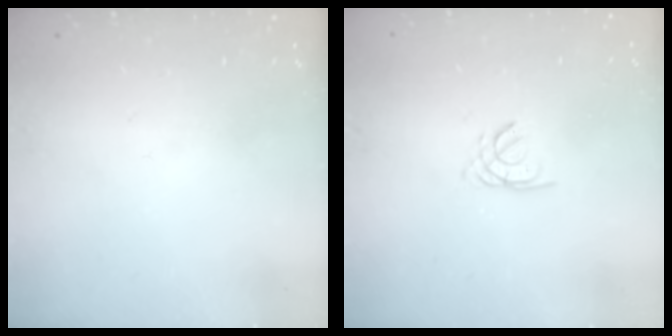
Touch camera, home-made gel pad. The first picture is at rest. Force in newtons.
{"total": 1.6, "press": 1.5, "slide": 0.4}